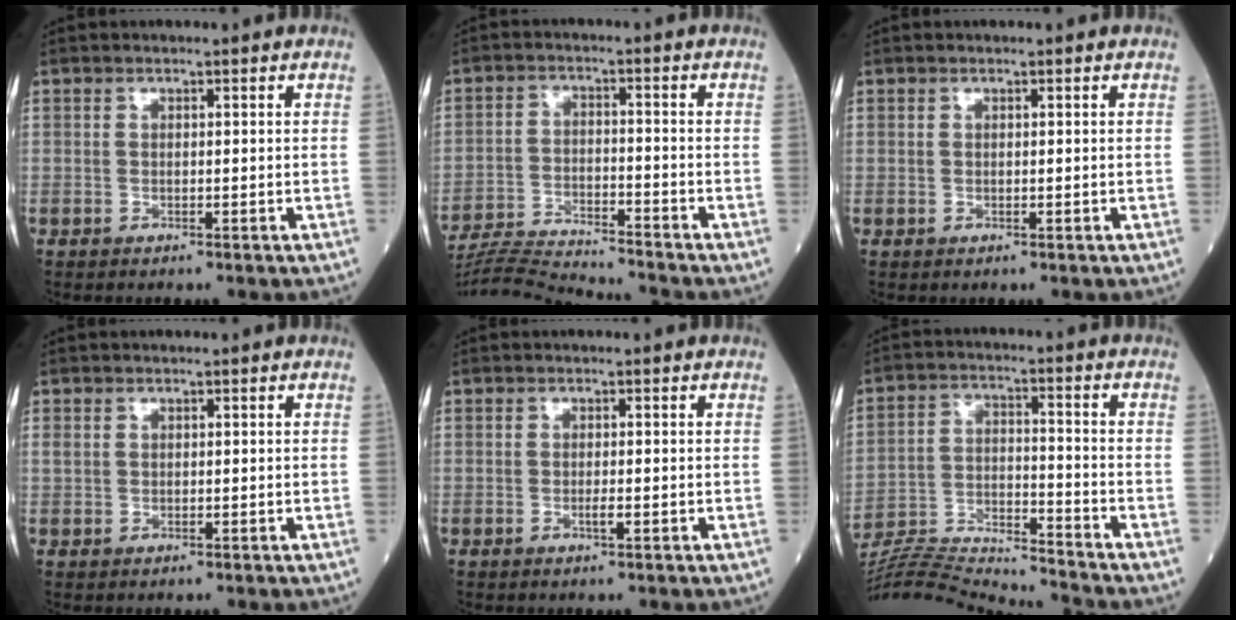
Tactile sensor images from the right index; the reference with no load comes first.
{"total": 10.7, "force": [-10.4, -1.7, 1.8], "torque": [-0.029, -0.004, -0.183]}
{"total": 0.0}
{"total": 0.9, "force": [0.3, 0.7, 0.3], "torque": [-0.007, 0.009, 0.006]}
{"total": 1.1, "force": [-0.4, 0.1, 1.0], "torque": [-0.022, -0.001, -0.007]}
{"total": 15.1, "force": [-14.7, -1.9, 2.9], "torque": [-0.056, 0.005, -0.253]}